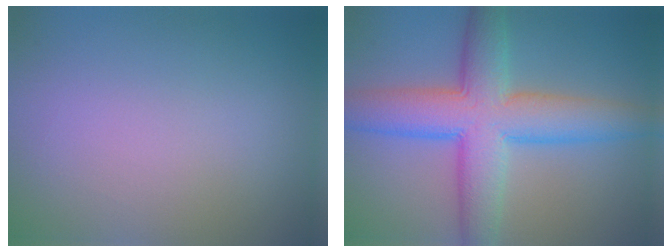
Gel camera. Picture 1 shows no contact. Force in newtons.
{"total": 9.2, "press": 9.2, "slide": 0.1}